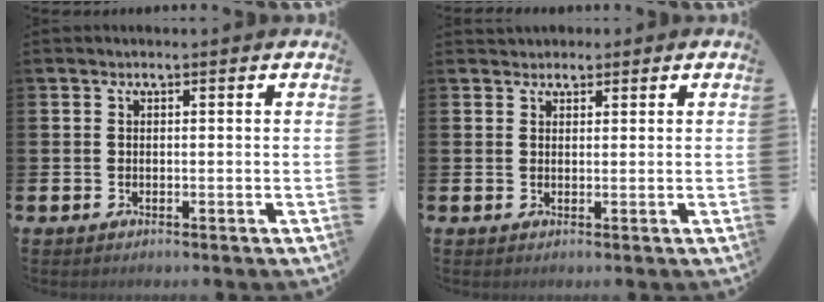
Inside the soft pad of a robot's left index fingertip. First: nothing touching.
{"total": 1.7, "force": [1.4, 0.8, -0.2], "torque": [0.008, 0.001, 0.026]}